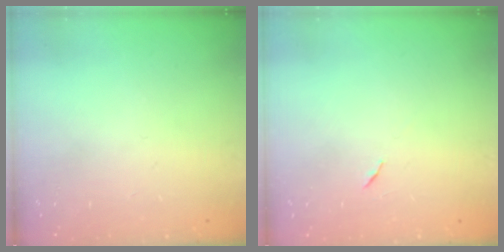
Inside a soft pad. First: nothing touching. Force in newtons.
{"total": 5.3, "press": 4.8, "slide": 2.2}